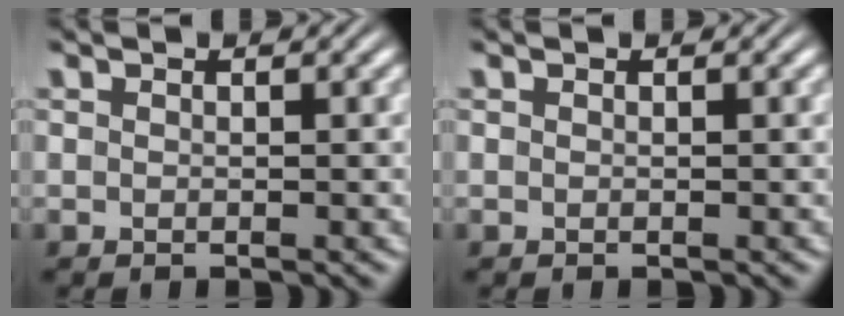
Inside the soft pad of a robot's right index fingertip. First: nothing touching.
{"total": 0.0}